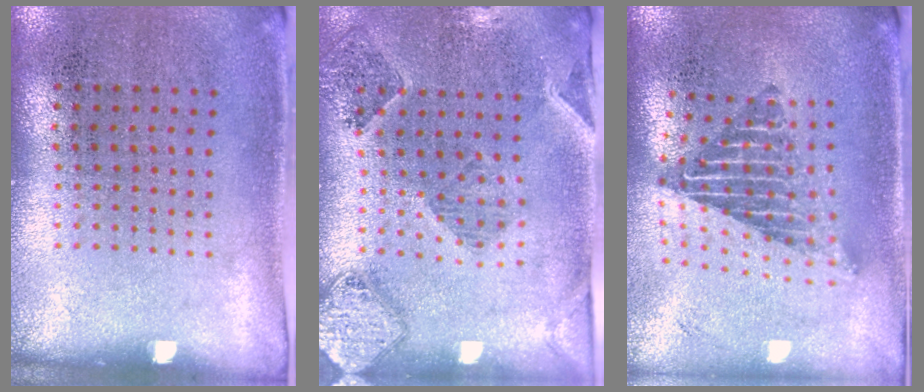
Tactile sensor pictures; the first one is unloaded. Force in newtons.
{"total": 1.6, "press": 1.6, "slide": 0.3}
{"total": 2.1, "press": 1.6, "slide": 1.3}